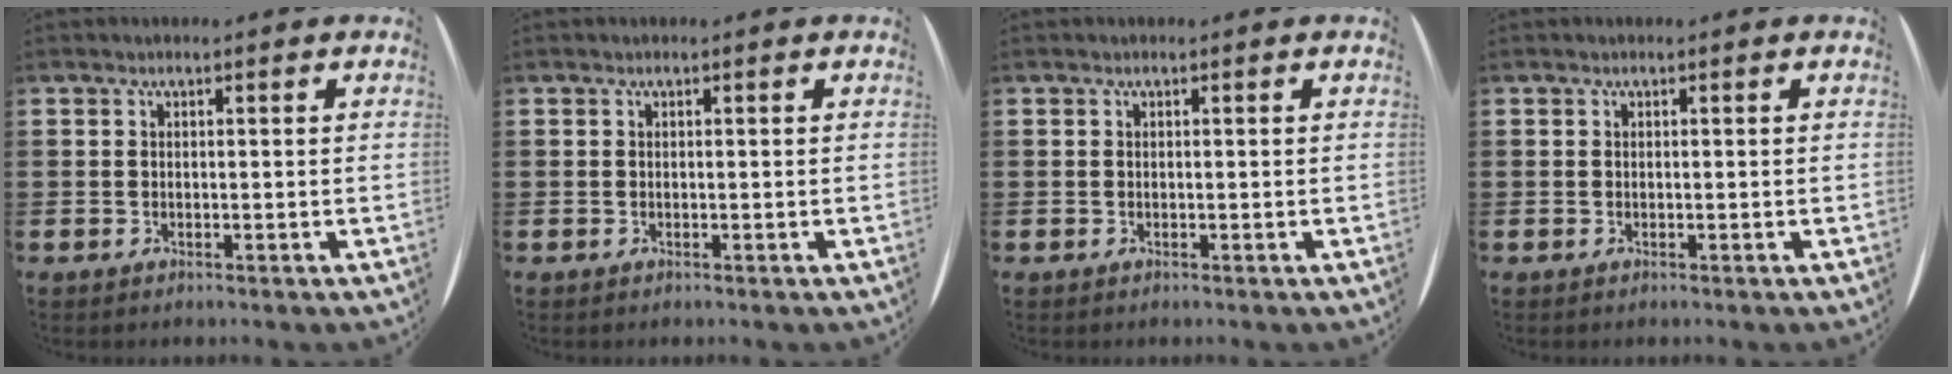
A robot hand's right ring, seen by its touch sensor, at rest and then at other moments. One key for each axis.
{"total": 0.0}
{"total": 0.0}
{"total": 0.0}